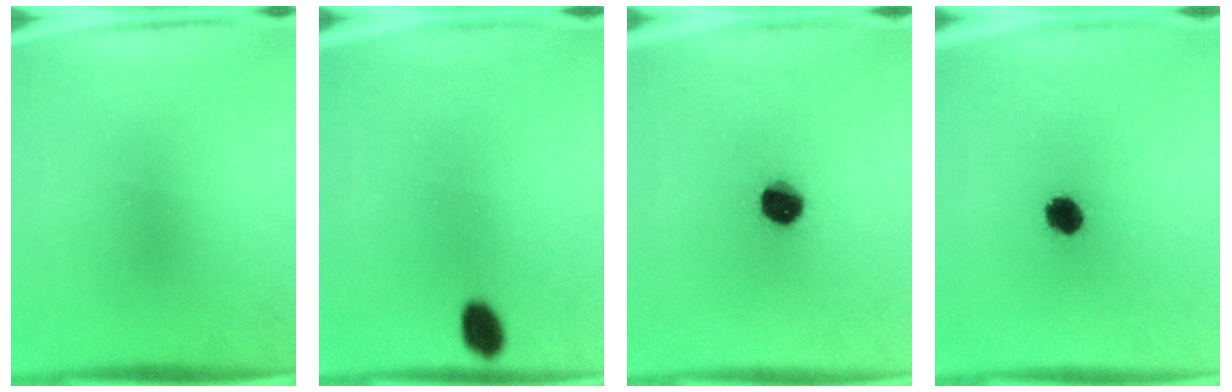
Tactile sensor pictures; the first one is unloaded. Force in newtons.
{"total": 2.3}
{"total": 7.9}
{"total": 5.8}